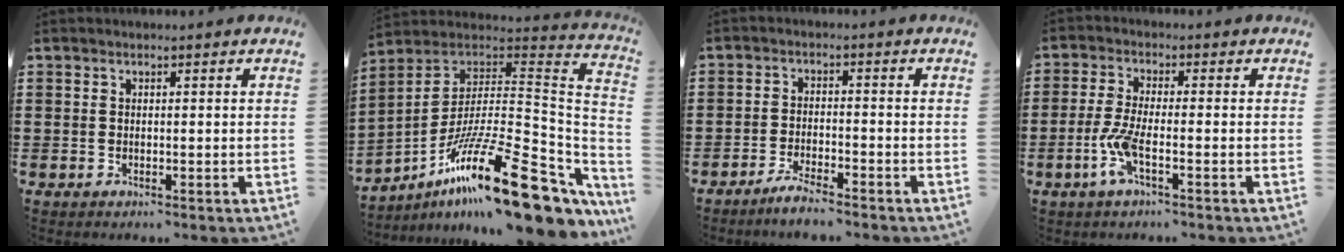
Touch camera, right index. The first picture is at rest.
{"total": 22.8, "force": [-13.4, 4.7, 17.9], "torque": [-0.294, 0.030, -0.226]}
{"total": 3.2, "force": [-3.0, 0.1, 1.0], "torque": [-0.020, 0.005, -0.059]}
{"total": 5.1, "force": [-2.1, 1.0, 4.5], "torque": [-0.112, -0.014, -0.047]}